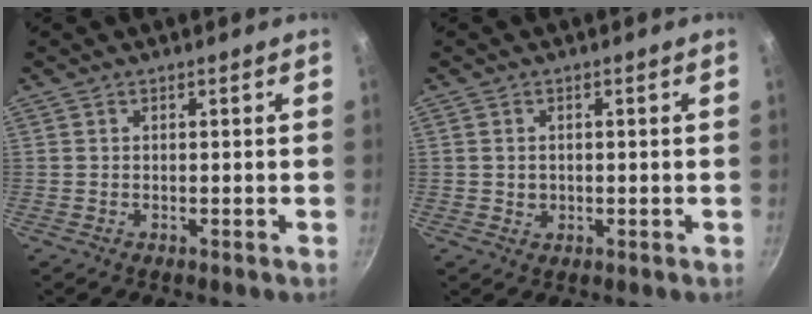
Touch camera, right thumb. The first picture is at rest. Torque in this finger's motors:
{"motor_torque": [-0.30, 0.10, -0.30, 0.20, 0.05]}